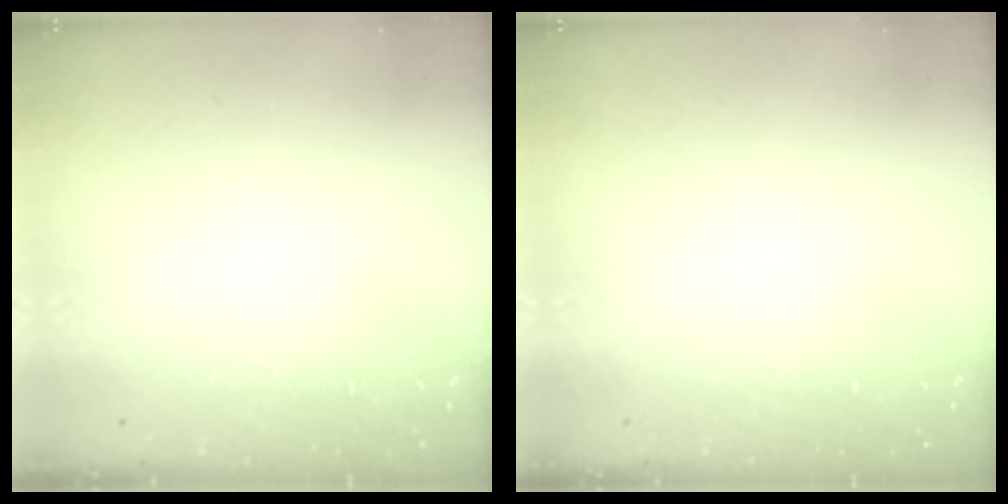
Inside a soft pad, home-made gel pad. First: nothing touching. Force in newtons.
{"total": 0.0}